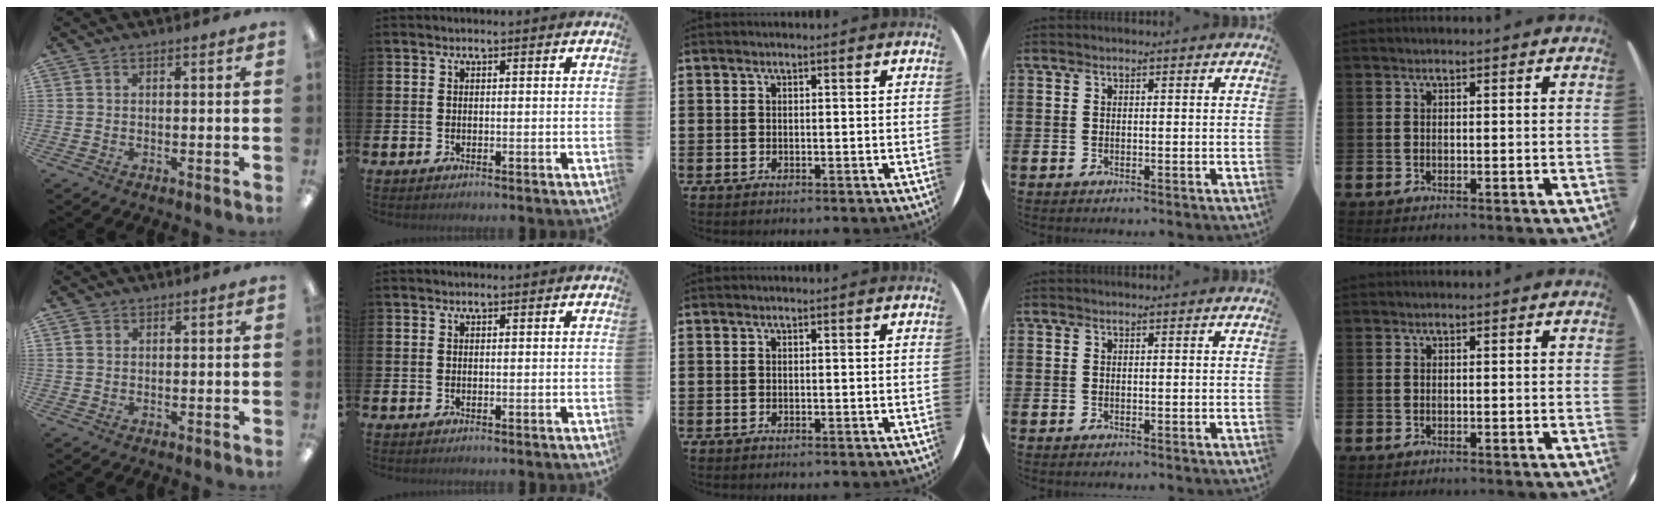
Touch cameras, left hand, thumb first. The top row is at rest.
{"thumb": {"total": 1.8, "force": [0.9, 1.5, 0.6], "torque": [-0.015, 0.003, 0.016]}}